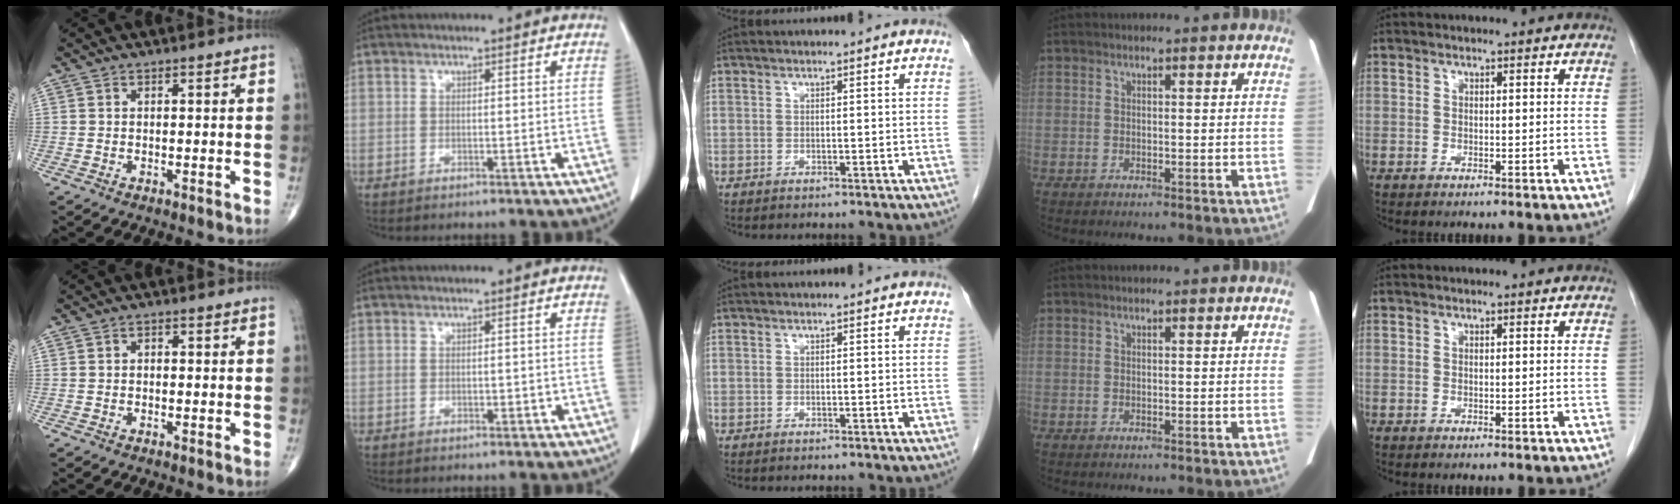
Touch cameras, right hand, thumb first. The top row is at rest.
{"thumb": {"total": 0.8, "force": [-0.1, 0.6, 0.5], "torque": [-0.004, 0.002, -0.006]}, "index": {"total": 0.7, "force": [-0.2, 0.4, 0.5], "torque": [-0.012, 0.000, 0.002]}}